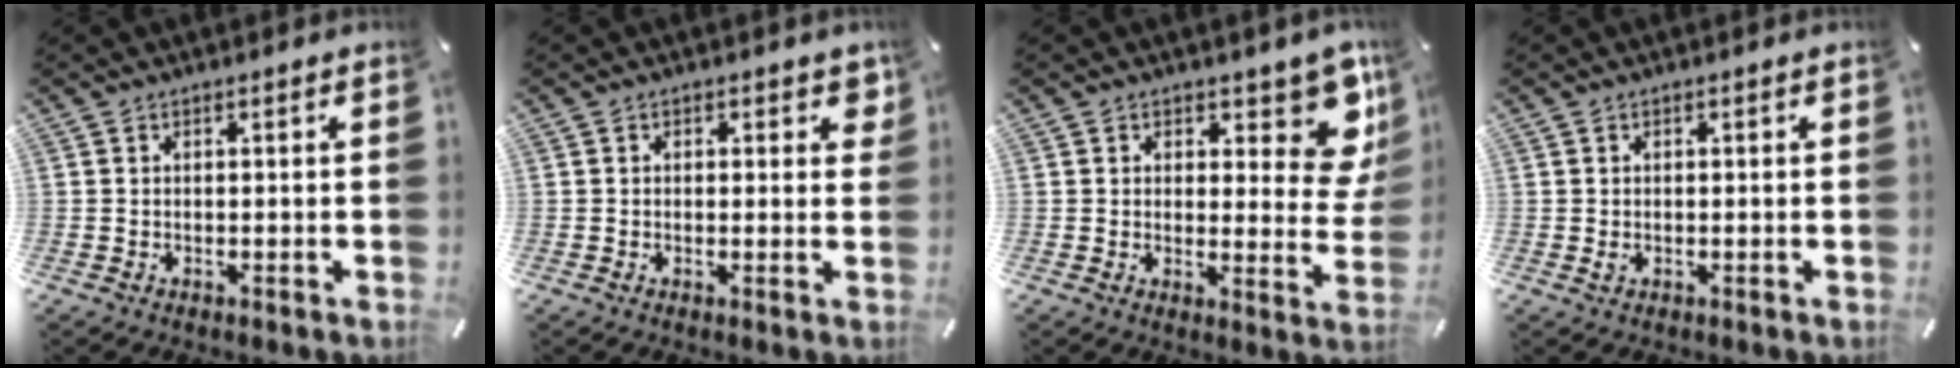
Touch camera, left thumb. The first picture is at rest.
{"total": 2.5, "force": [0.8, 1.6, 1.7], "torque": [-0.005, -0.005, 0.005]}
{"total": 10.8, "force": [6.7, 5.0, 6.8], "torque": [-0.056, -0.054, 0.114]}
{"total": 0.9, "force": [-0.2, 0.7, 0.6], "torque": [-0.011, 0.002, -0.004]}